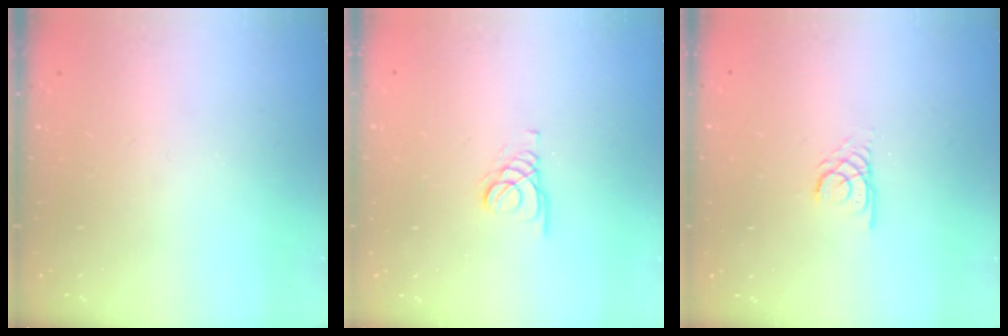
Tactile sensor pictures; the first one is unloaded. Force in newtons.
{"total": 1.4, "press": 1.4, "slide": 0.2}
{"total": 2.2, "press": 2.2, "slide": 0.3}